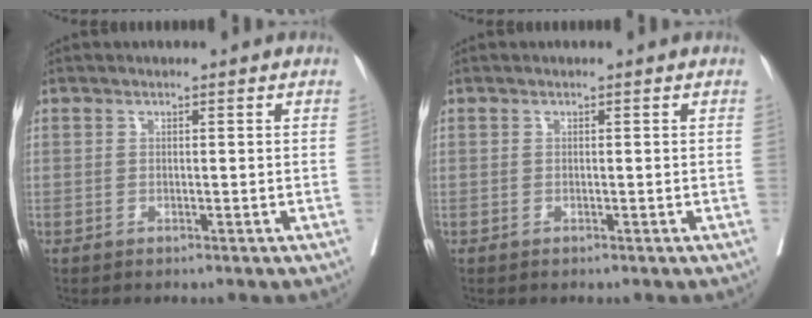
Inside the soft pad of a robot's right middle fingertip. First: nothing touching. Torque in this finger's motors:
{"motor_torque": [-0.30, -0.11, -0.29, -0.16]}